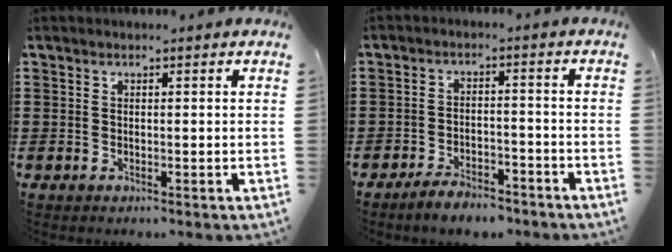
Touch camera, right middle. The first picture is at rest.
{"total": 4.2, "force": [-4.0, 0.9, 1.2], "torque": [-0.027, 0.005, -0.081]}